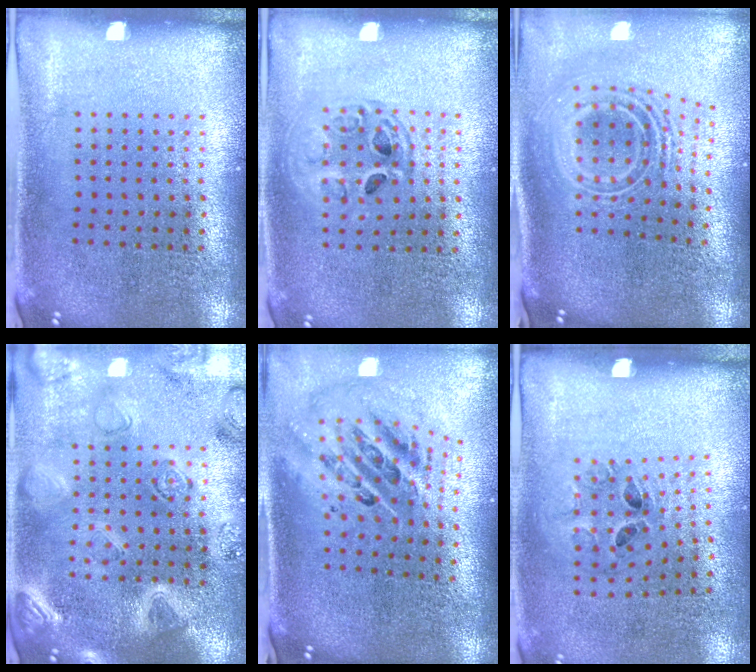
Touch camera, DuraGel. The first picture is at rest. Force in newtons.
{"total": 1.5, "press": 1.3, "slide": 0.7}
{"total": 2.7, "press": 1.8, "slide": 1.9}
{"total": 3.0, "press": 2.9, "slide": 0.8}
{"total": 2.6, "press": 1.8, "slide": 2.0}
{"total": 1.3, "press": 0.7, "slide": 1.1}